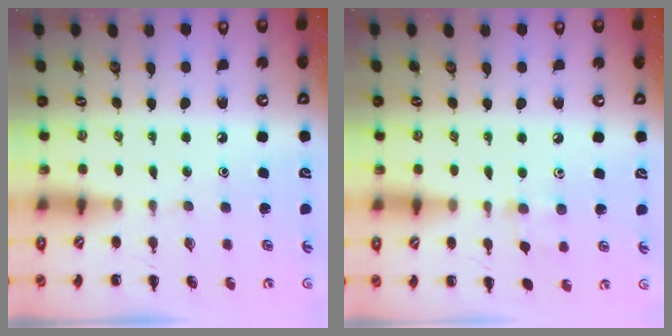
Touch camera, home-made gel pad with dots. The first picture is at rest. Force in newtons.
{"total": 7.4, "press": 7.2, "slide": 1.9}